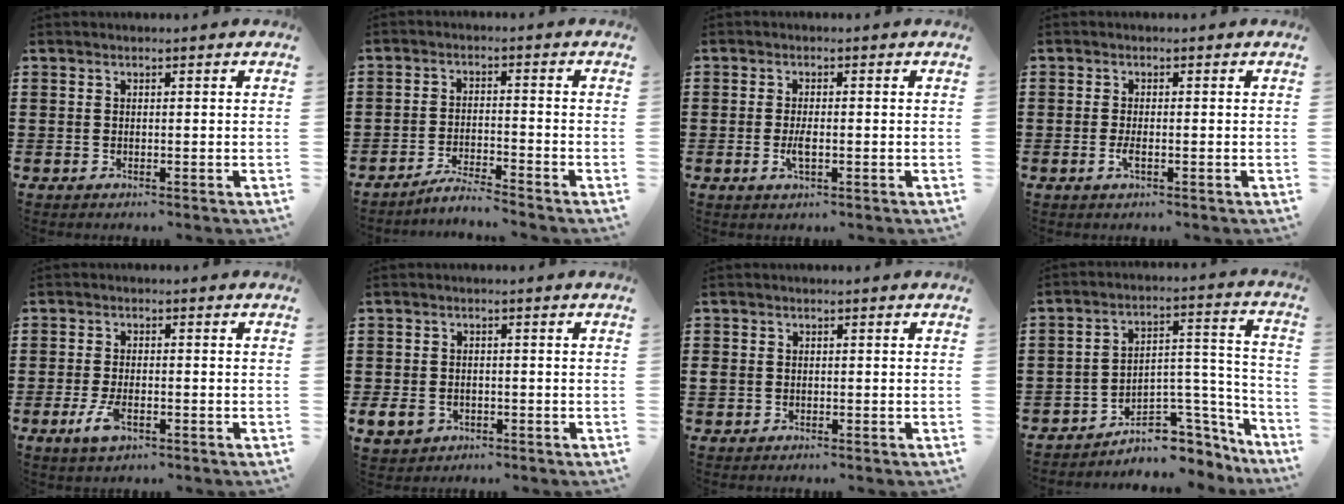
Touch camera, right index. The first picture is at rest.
{"total": 3.4, "force": [-3.3, -0.3, 0.6], "torque": [-0.013, 0.002, -0.068]}
{"total": 2.6, "force": [-0.6, 0.7, 2.4], "torque": [-0.051, -0.005, -0.012]}
{"total": 1.6, "force": [-0.5, 0.4, 1.5], "torque": [-0.041, -0.007, -0.013]}
{"total": 4.0, "force": [-1.5, 1.7, 3.3], "torque": [-0.082, -0.008, -0.033]}
{"total": 2.7, "force": [-1.2, 2.2, 1.1], "torque": [-0.039, -0.005, -0.028]}
{"total": 1.1, "force": [-0.5, 1.0, 0.2], "torque": [-0.007, 0.003, -0.011]}
{"total": 6.7, "force": [-5.0, 3.3, 2.9], "torque": [-0.050, 0.008, -0.089]}